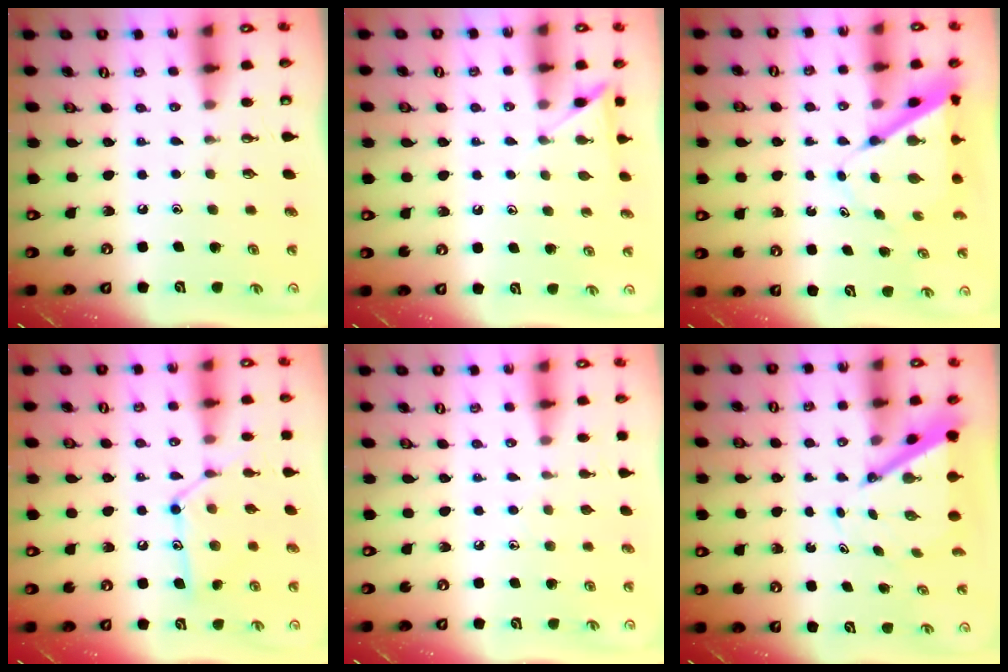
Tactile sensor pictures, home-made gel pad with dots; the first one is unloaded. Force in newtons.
{"total": 5.1, "press": 5.1, "slide": 0.5}
{"total": 7.6, "press": 7.5, "slide": 0.5}
{"total": 12.9, "press": 12.9, "slide": 0.9}
{"total": 4.7, "press": 4.7, "slide": 0.4}
{"total": 6.8, "press": 6.8, "slide": 0.7}